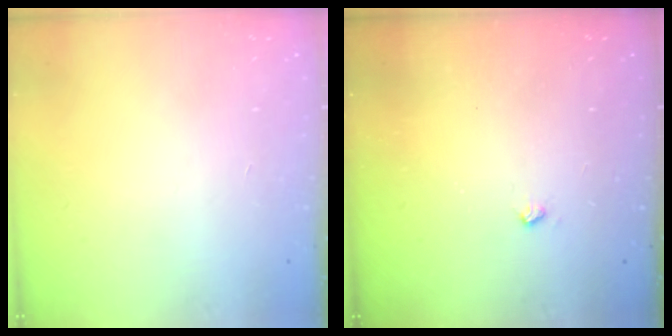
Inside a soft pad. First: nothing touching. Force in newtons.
{"total": 3.8, "press": 3.7, "slide": 0.7}